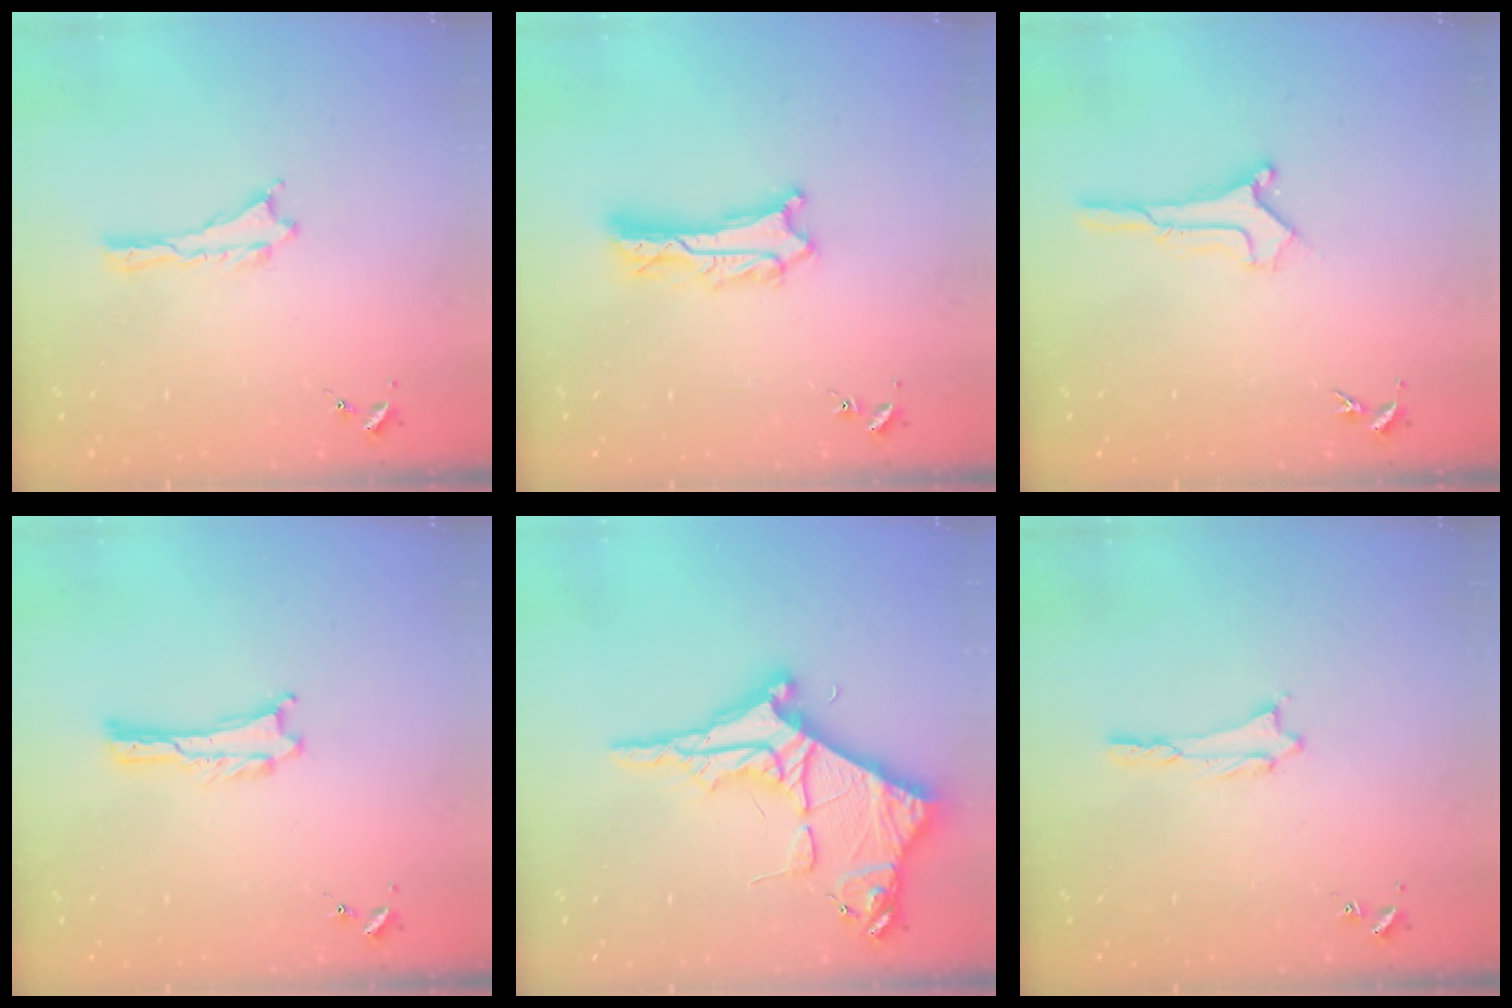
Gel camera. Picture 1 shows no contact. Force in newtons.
{"total": 3.3, "press": 3.3, "slide": 0.5}
{"total": 0.9, "press": 0.9, "slide": 0.1}
{"total": 0.0}
{"total": 8.9, "press": 8.8, "slide": 1.0}
{"total": 0.8, "press": 0.8, "slide": 0.1}